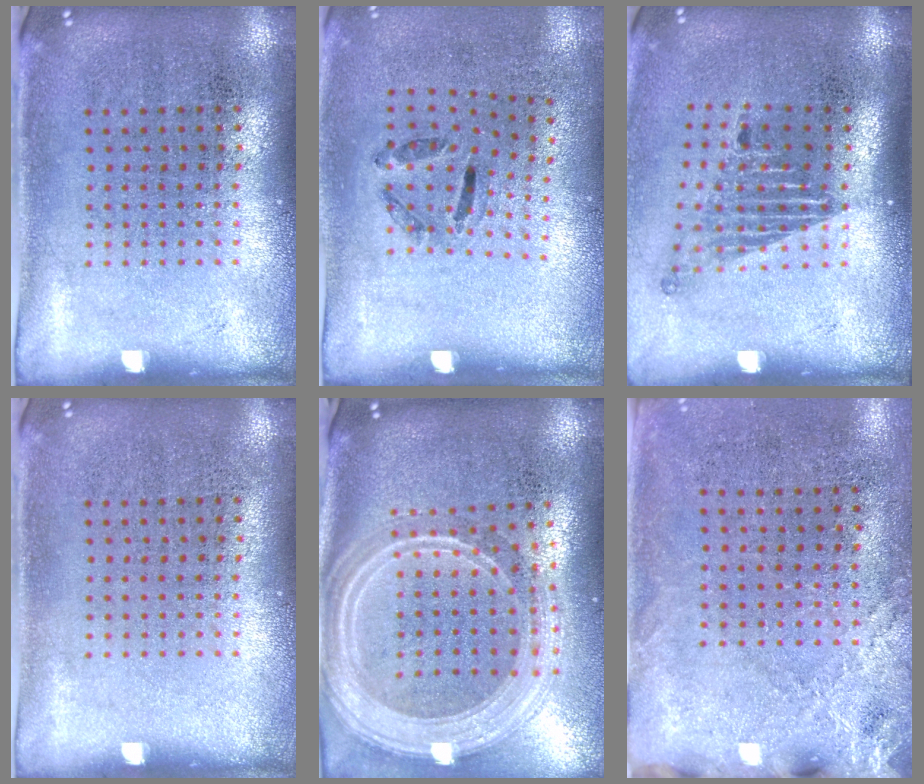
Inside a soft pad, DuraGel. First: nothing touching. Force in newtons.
{"total": 1.3, "press": 0.6, "slide": 1.1}
{"total": 1.7, "press": 1.1, "slide": 1.2}
{"total": 0.0}
{"total": 2.9, "press": 2.3, "slide": 1.7}
{"total": 2.4, "press": 2.1, "slide": 1.2}